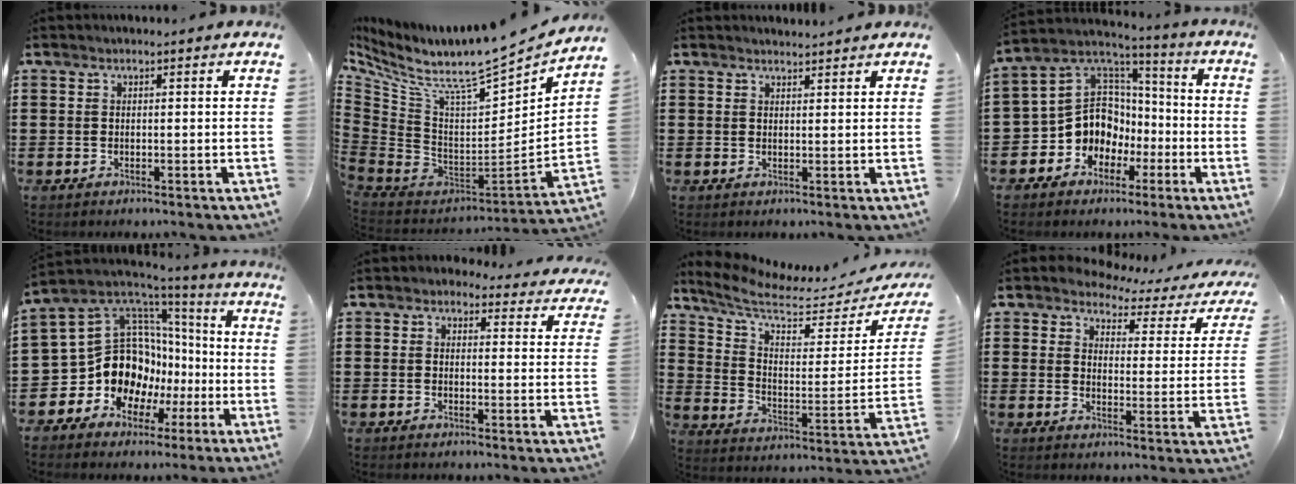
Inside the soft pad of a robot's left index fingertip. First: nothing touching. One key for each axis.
{"total": 8.3, "fx": 6.7, "fy": 1.0, "fz": 4.9, "tx": -0.114, "ty": -0.074, "tz": 0.110}
{"total": 1.5, "fx": 1.5, "fy": 0.1, "fz": 0.1, "tx": -0.004, "ty": 0.002, "tz": 0.030}
{"total": 10.3, "fx": -2.2, "fy": 9.6, "fz": 3.0, "tx": -0.102, "ty": -0.010, "tz": -0.038}
{"total": 15.3, "fx": -1.9, "fy": 13.3, "fz": 7.3, "tx": -0.178, "ty": -0.018, "tz": -0.018}
{"total": 3.1, "fx": 2.9, "fy": 1.0, "fz": 0.5, "tx": -0.015, "ty": -0.009, "tz": 0.052}
{"total": 7.0, "fx": 6.0, "fy": 1.3, "fz": 3.4, "tx": -0.094, "ty": -0.048, "tz": 0.103}
{"total": 3.5, "fx": 3.3, "fy": 1.0, "fz": 0.5, "tx": -0.036, "ty": -0.019, "tz": 0.052}